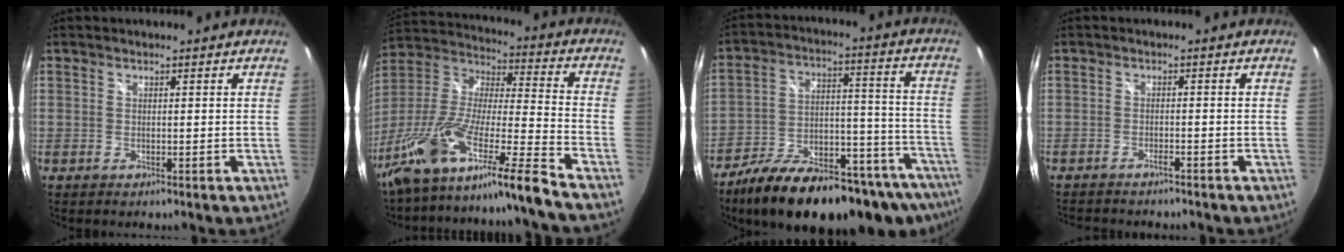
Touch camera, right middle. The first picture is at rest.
{"total": 21.3, "force": [-15.3, -0.9, 14.7], "torque": [-0.248, -0.056, -0.276]}
{"total": 28.2, "force": [-20.2, 10.5, 16.5], "torque": [-0.243, -0.010, -0.281]}
{"total": 5.1, "force": [-4.6, 1.3, 1.9], "torque": [-0.050, -0.011, -0.070]}